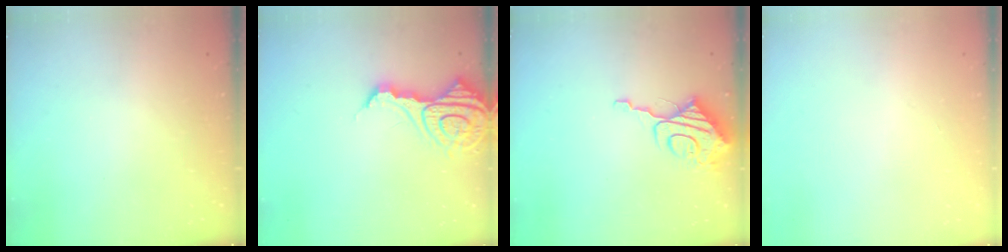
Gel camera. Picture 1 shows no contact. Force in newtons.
{"total": 15.0, "press": 14.9, "slide": 1.5}
{"total": 10.4, "press": 10.4, "slide": 1.2}
{"total": 0.0}